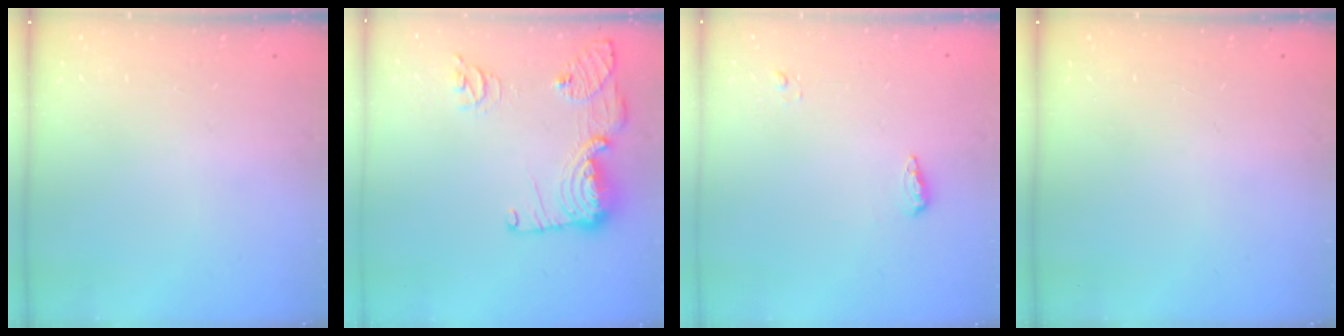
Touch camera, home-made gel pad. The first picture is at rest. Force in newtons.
{"total": 15.8, "press": 15.7, "slide": 1.8}
{"total": 5.6, "press": 5.4, "slide": 1.2}
{"total": 0.0}